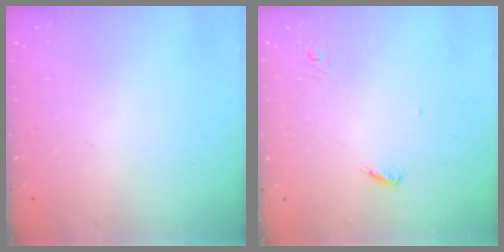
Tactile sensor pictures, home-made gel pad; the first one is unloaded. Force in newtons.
{"total": 3.4, "press": 3.4, "slide": 0.3}